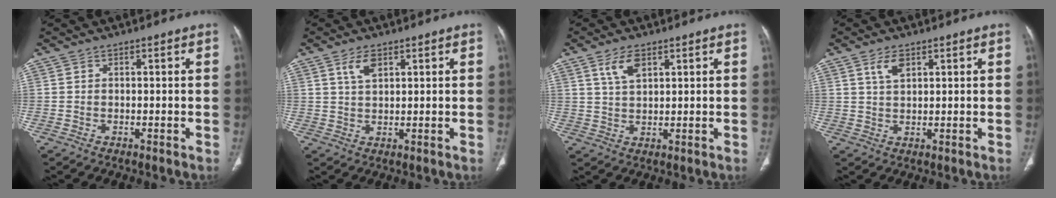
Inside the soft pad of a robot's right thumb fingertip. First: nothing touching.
{"total": 3.6, "force": [2.0, 1.7, 2.5], "torque": [-0.043, -0.006, 0.041]}
{"total": 4.6, "force": [2.5, 2.1, 3.2], "torque": [-0.054, -0.009, 0.052]}
{"total": 3.4, "force": [1.9, 1.6, 2.3], "torque": [-0.040, -0.006, 0.039]}